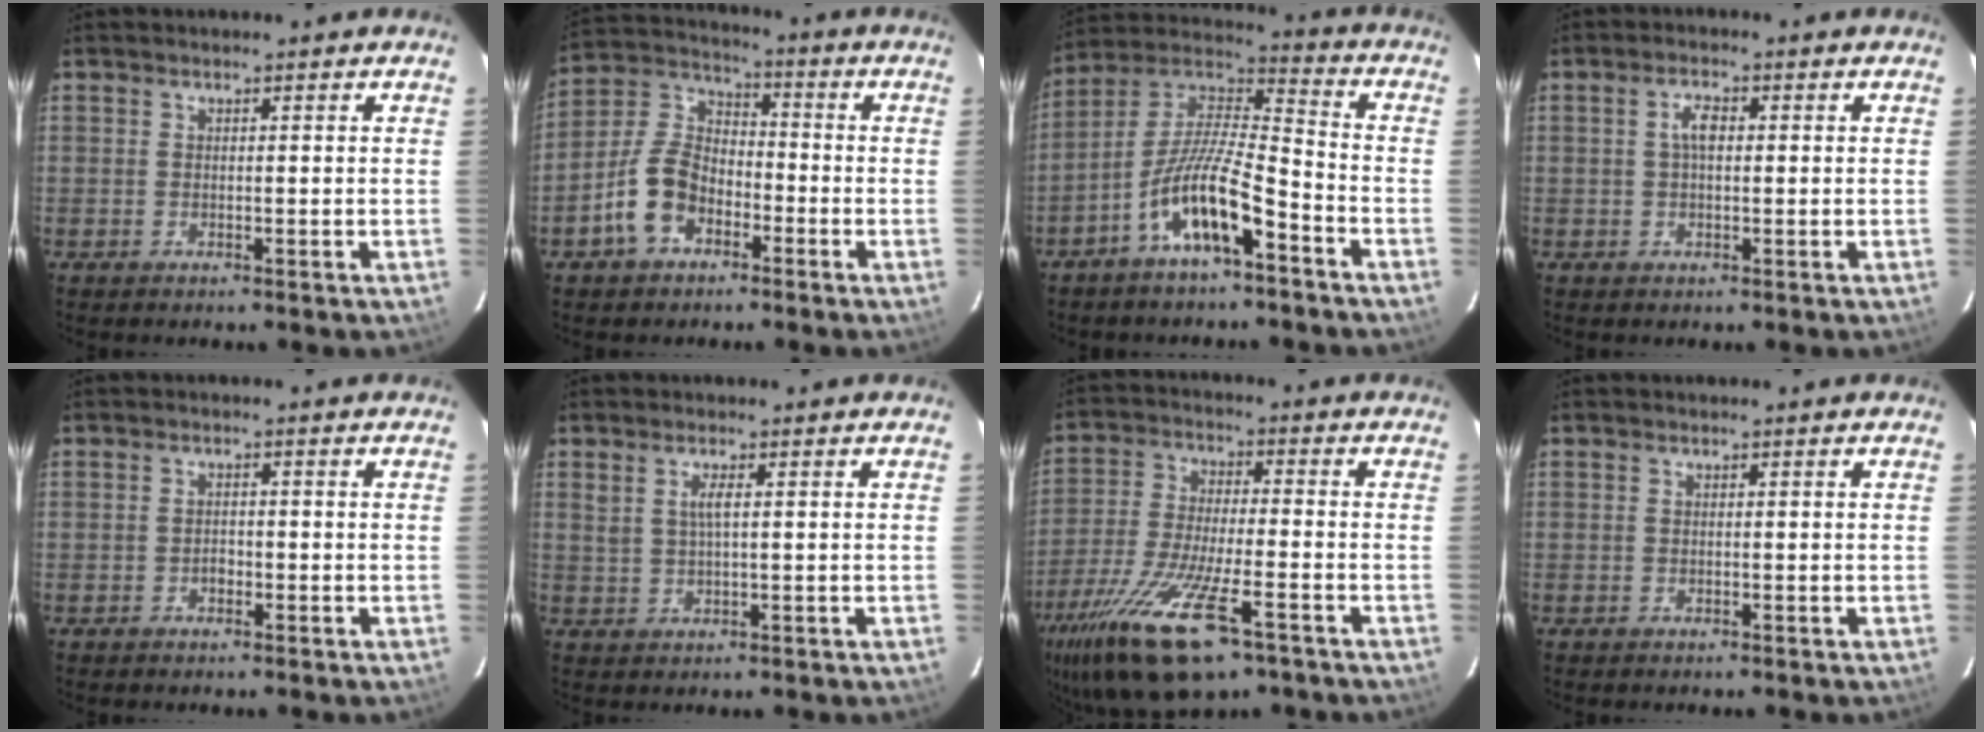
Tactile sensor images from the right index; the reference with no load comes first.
{"total": 10.5, "force": [-5.2, 7.0, 5.8], "torque": [-0.126, 0.026, -0.098]}
{"total": 12.8, "force": [-7.2, 2.8, 10.2], "torque": [-0.200, 0.003, -0.138]}
{"total": 2.8, "force": [0.3, 1.3, 2.5], "torque": [-0.049, 0.009, 0.006]}
{"total": 1.3, "force": [-0.8, 0.8, 0.5], "torque": [-0.010, 0.004, -0.013]}
{"total": 2.3, "force": [0.6, 0.4, 2.2], "torque": [-0.043, 0.001, 0.015]}
{"total": 18.7, "force": [-10.9, 5.7, 14.0], "torque": [-0.288, -0.055, -0.199]}
{"total": 0.0}